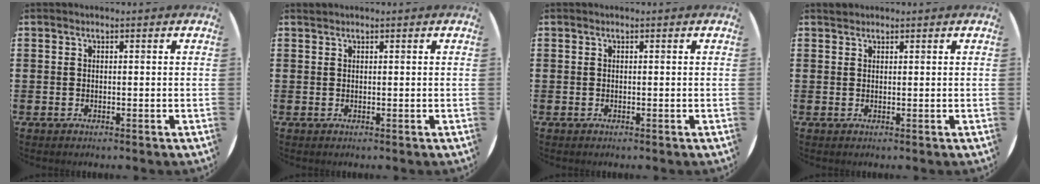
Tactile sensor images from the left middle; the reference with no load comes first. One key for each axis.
{"total": 0.0}
{"total": 0.0}
{"total": 0.7, "fx": 0.7, "fy": 0.1, "fz": -0.1, "tx": 0.008, "ty": -0.001, "tz": 0.012}